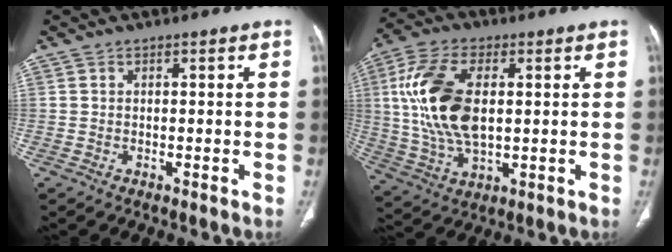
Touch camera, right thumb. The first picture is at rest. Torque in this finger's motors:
{"motor_torque": [-0.22, 1.06, 1.95, 0.29, 0.62]}